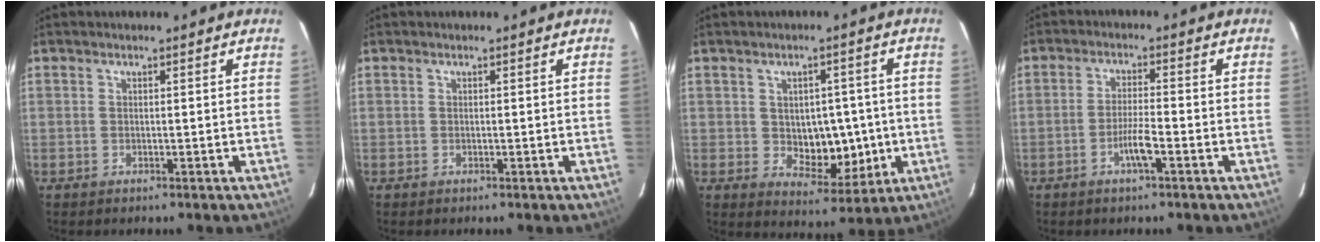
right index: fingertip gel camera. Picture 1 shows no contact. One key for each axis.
{"total": 0.0}
{"total": 8.2, "fx": -0.4, "fy": 5.1, "fz": 6.5, "tx": -0.081, "ty": 0.004, "tz": 0.008}
{"total": 4.0, "fx": -1.9, "fy": 0.1, "fz": 3.5, "tx": -0.068, "ty": -0.003, "tz": -0.037}